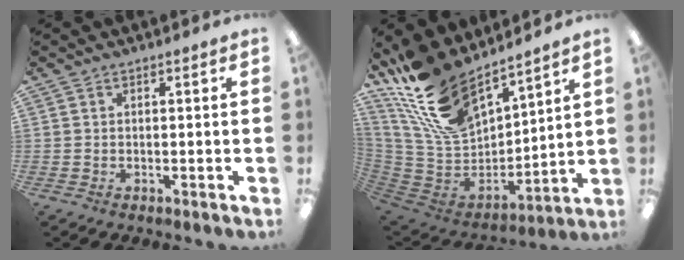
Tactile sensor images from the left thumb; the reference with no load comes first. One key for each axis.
{"total": 21.4, "fx": 15.8, "fy": 9.9, "fz": 10.4, "tx": -0.229, "ty": -0.093, "tz": 0.295}